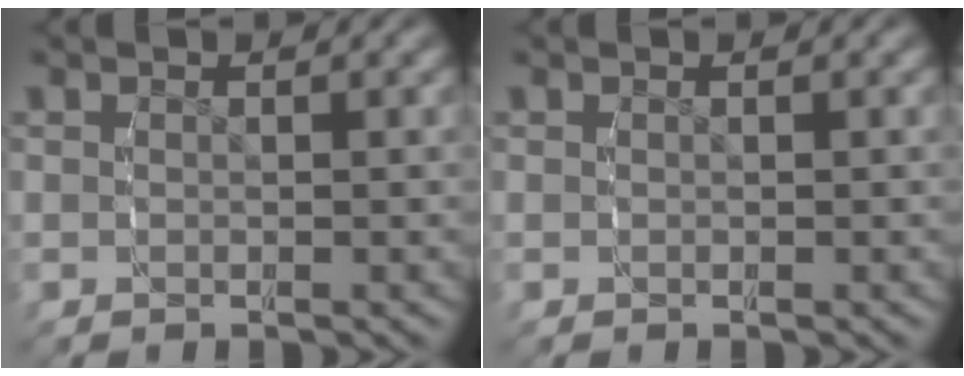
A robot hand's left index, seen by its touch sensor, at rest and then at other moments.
{"total": 0.0}